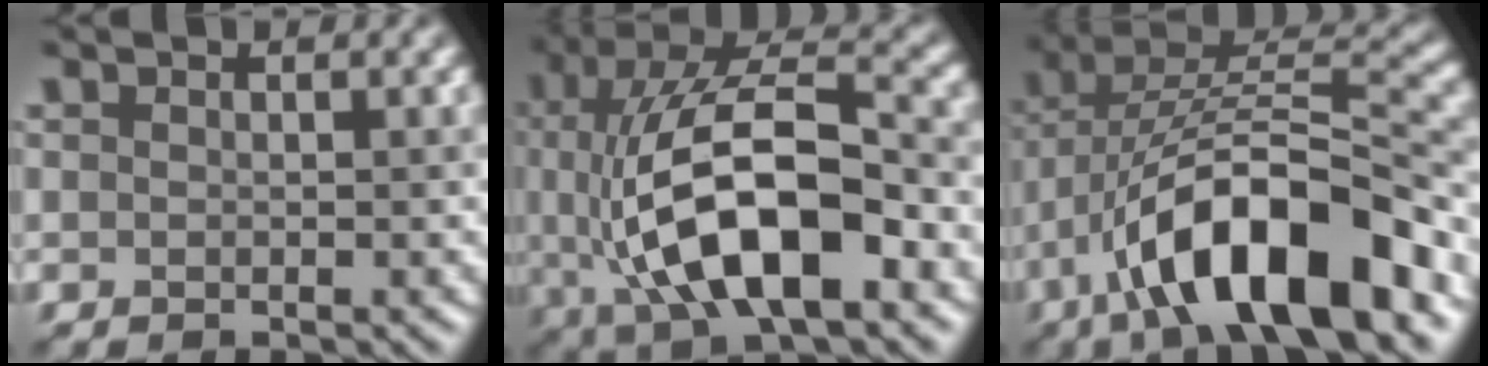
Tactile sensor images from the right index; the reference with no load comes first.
{"total": 12.6, "force": [-2.0, 5.5, 11.1], "torque": [-0.206, 0.004, -0.040]}
{"total": 12.8, "force": [-6.3, 4.3, 10.3], "torque": [-0.164, 0.019, -0.109]}